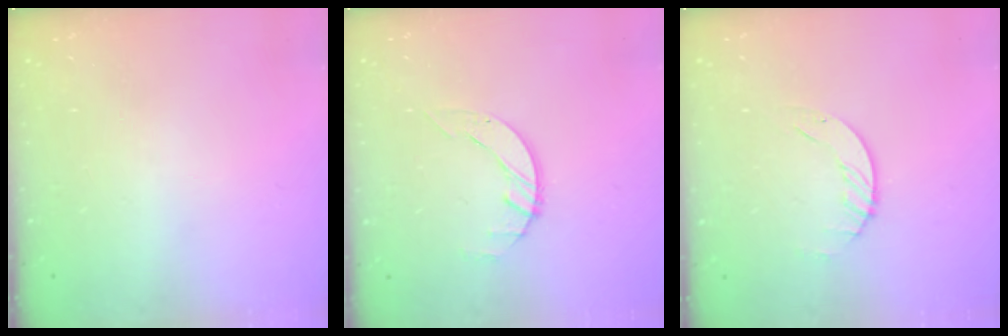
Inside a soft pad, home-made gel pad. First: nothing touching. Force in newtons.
{"total": 2.9, "press": 2.8, "slide": 0.3}
{"total": 1.9, "press": 1.9, "slide": 0.2}